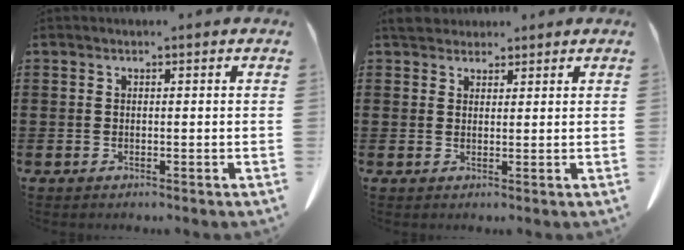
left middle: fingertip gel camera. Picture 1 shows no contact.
{"total": 3.3, "force": [2.8, 1.4, 0.8], "torque": [-0.017, -0.001, 0.055]}